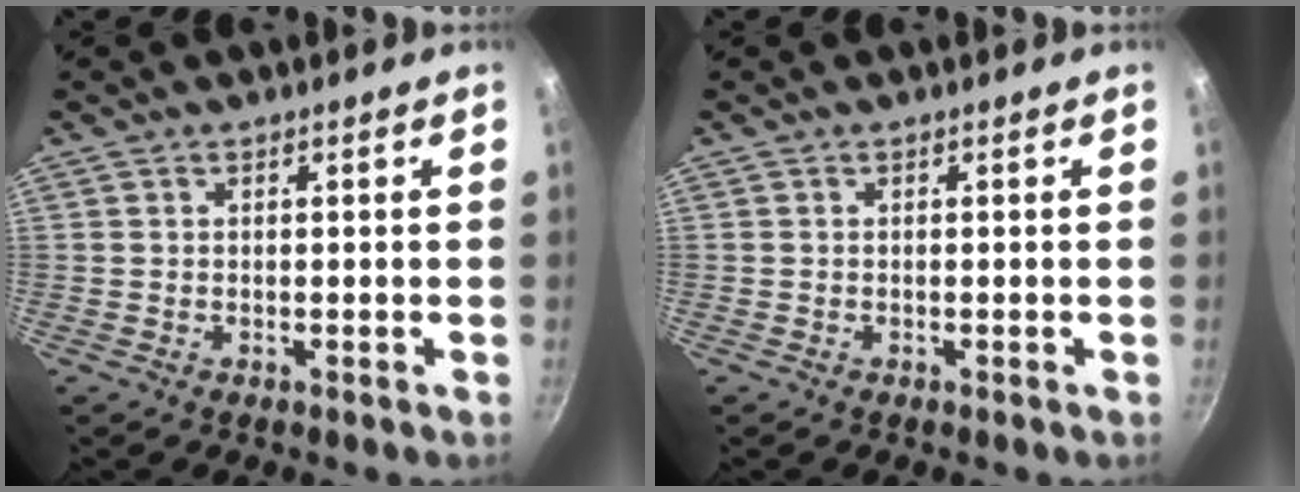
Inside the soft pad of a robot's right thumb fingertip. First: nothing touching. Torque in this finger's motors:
{"motor_torque": [-0.24, 0.38, -0.26, 0.48, -0.02]}